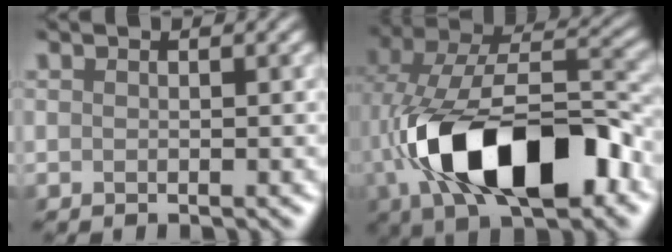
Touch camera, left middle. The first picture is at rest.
{"total": 13.3, "force": [-4.4, 6.5, 10.7], "torque": [-0.197, 0.010, -0.069]}